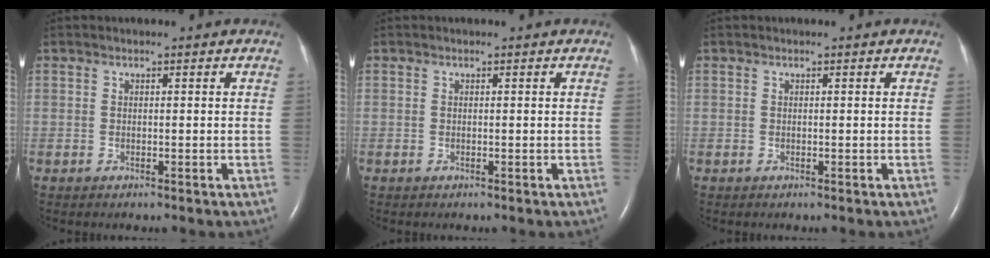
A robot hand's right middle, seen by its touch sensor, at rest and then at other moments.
{"total": 0.0}
{"total": 0.0}